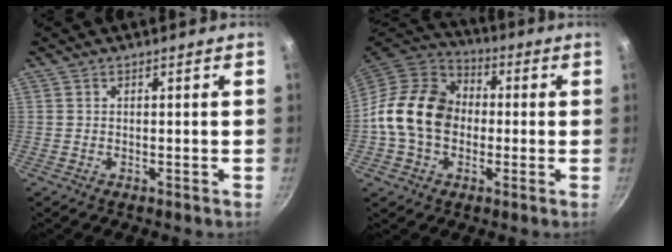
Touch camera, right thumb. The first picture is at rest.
{"total": 15.9, "force": [-0.8, 12.4, 10.0], "torque": [-0.146, 0.031, -0.032]}